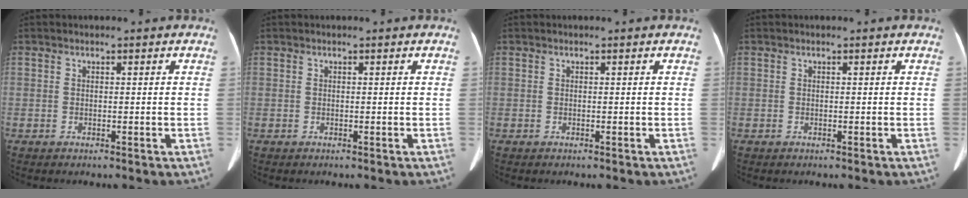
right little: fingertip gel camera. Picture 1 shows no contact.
{"total": 0.0}
{"total": 0.0}
{"total": 0.0}